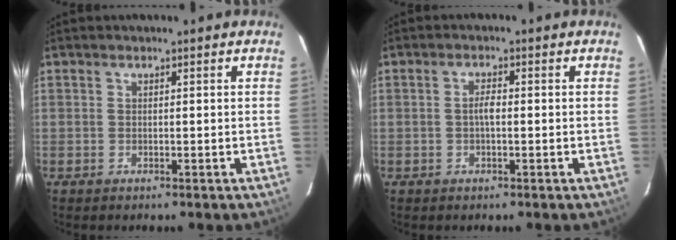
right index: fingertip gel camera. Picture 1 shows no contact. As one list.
[{"total": 2.0, "force": [-0.2, 0.6, 1.8], "torque": [-0.036, 0.005, -0.006]}]